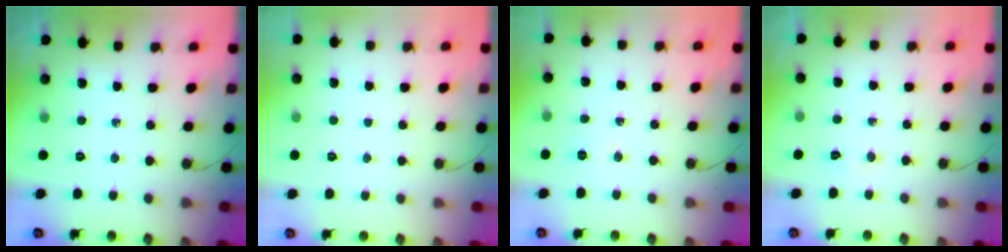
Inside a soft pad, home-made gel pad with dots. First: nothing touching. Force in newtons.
{"total": 1.8, "press": 1.7, "slide": 0.6}
{"total": 2.6, "press": 2.4, "slide": 0.9}
{"total": 2.5, "press": 2.5, "slide": 0.3}